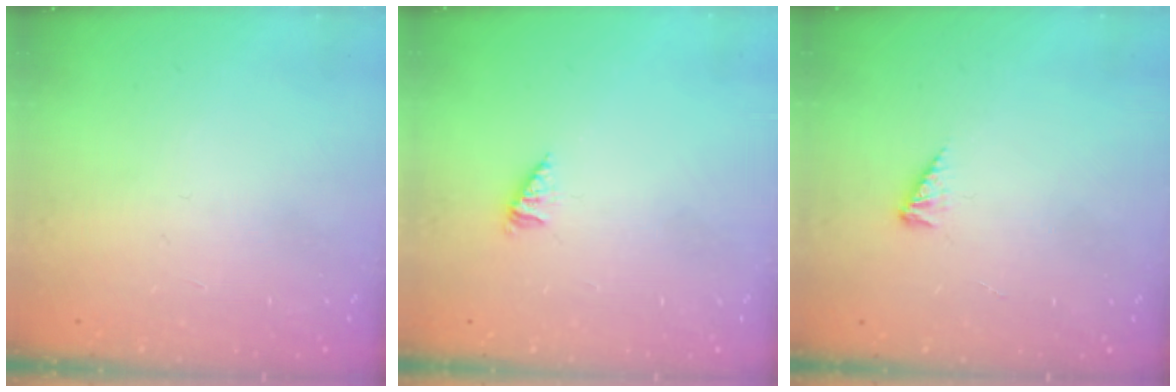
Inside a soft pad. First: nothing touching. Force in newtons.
{"total": 1.4, "press": 1.4, "slide": 0.2}
{"total": 3.9, "press": 3.9, "slide": 0.5}